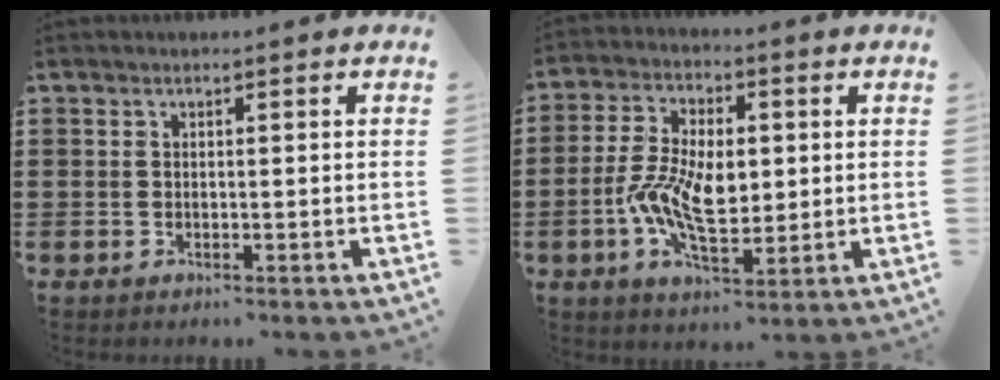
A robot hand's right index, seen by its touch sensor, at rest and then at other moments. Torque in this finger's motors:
{"motor_torque": [1.76, 0.38, 1.05, 0.21]}